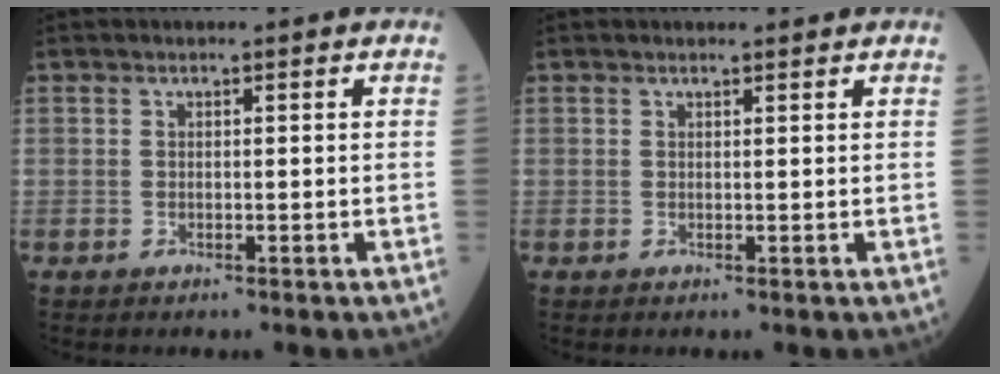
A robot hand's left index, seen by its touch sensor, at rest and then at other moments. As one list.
[{"total": 1.8, "force": [1.8, 0.2, 0.4], "torque": [-0.010, 0.007, 0.025]}]